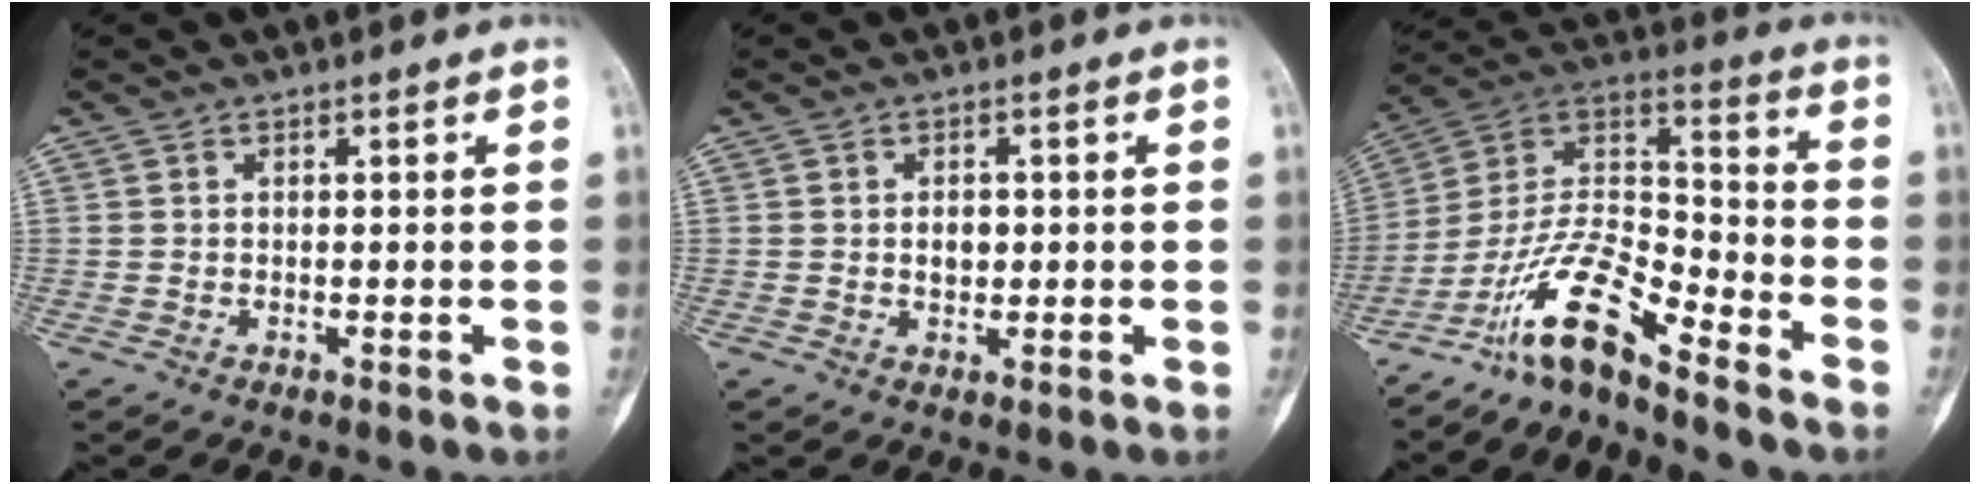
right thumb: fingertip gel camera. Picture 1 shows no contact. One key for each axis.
{"total": 2.5, "fx": 0.1, "fy": 1.8, "fz": 1.8, "tx": -0.017, "ty": 0.002, "tz": 0.003}
{"total": 13.5, "fx": -10.4, "fy": 3.1, "fz": 8.1, "tx": -0.157, "ty": 0.094, "tz": -0.202}